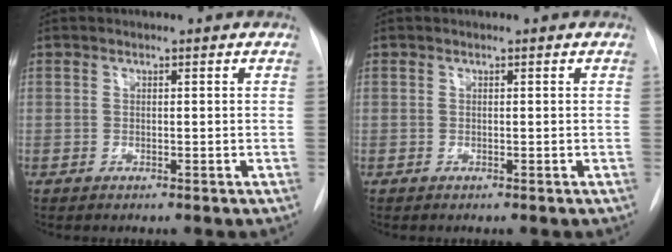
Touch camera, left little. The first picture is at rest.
{"total": 0.0}